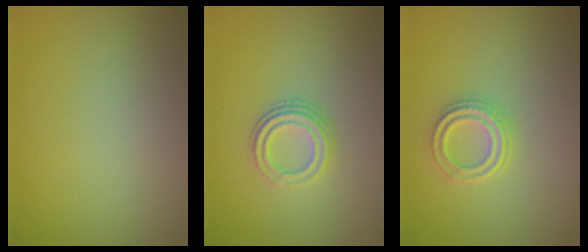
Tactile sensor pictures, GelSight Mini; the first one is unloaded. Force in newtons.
{"total": 3.0, "press": 2.1, "slide": 2.1}
{"total": 2.5, "press": 2.1, "slide": 1.4}